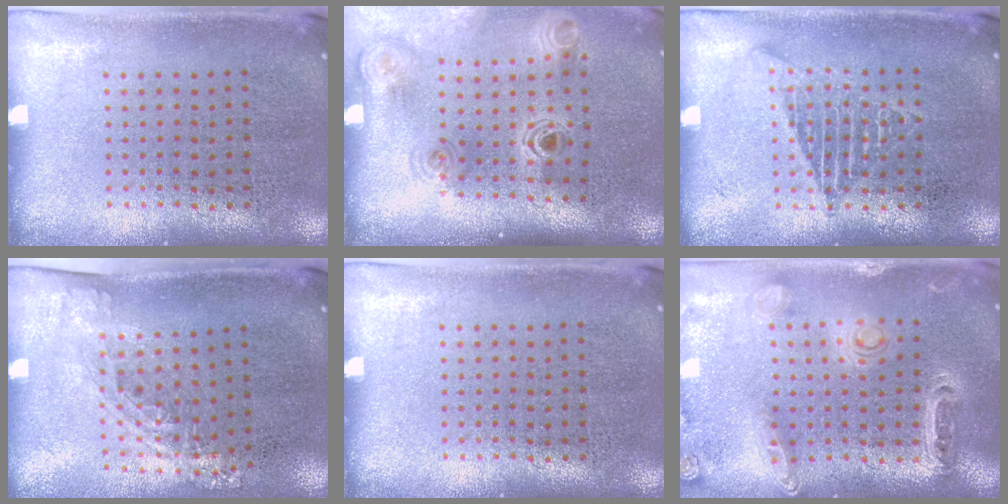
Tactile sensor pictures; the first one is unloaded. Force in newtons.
{"total": 1.3, "press": 1.2, "slide": 0.5}
{"total": 1.7, "press": 1.7, "slide": 0.1}
{"total": 1.4, "press": 1.0, "slide": 0.9}
{"total": 0.0}
{"total": 1.3, "press": 1.3, "slide": 0.3}